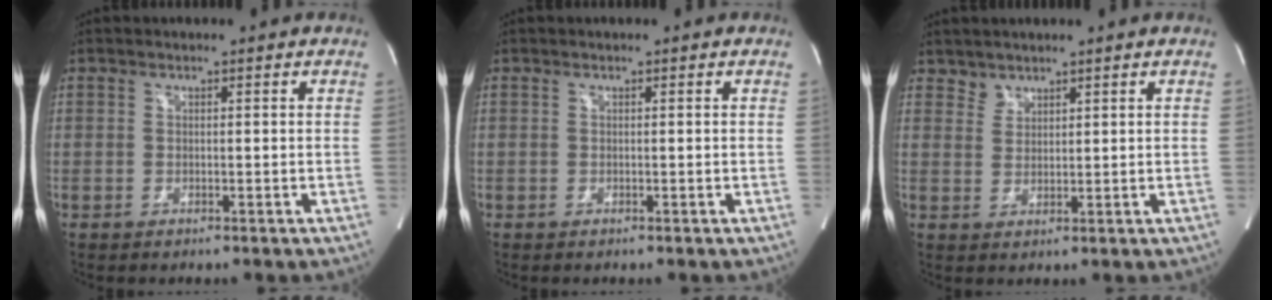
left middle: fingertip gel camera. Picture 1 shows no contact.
{"total": 0.0}
{"total": 1.8, "force": [1.6, 0.8, -0.3], "torque": [0.010, 0.002, 0.032]}